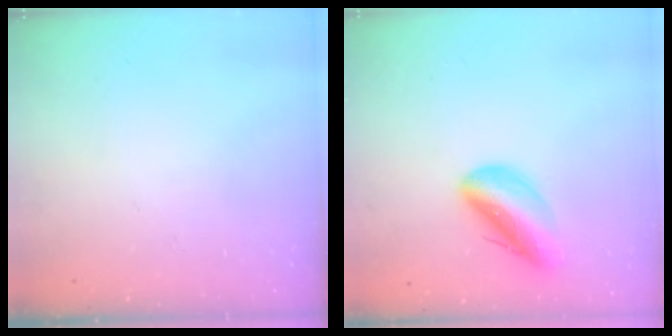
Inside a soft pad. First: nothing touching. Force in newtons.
{"total": 10.2, "press": 10.1, "slide": 1.6}